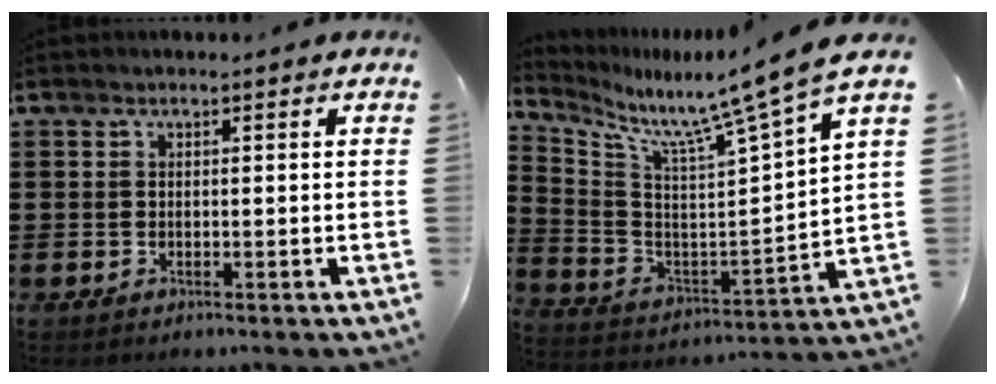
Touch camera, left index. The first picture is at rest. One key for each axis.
{"total": 8.5, "fx": 7.5, "fy": -1.3, "fz": 3.9, "tx": -0.106, "ty": -0.077, "tz": 0.111}